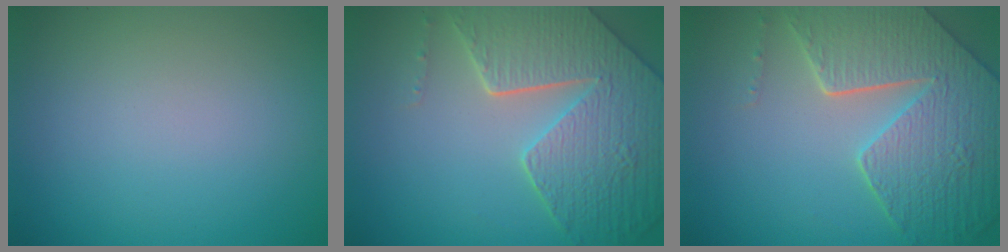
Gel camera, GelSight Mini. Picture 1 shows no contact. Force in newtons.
{"total": 8.7, "press": 6.2, "slide": 6.1}
{"total": 8.7, "press": 6.2, "slide": 6.1}